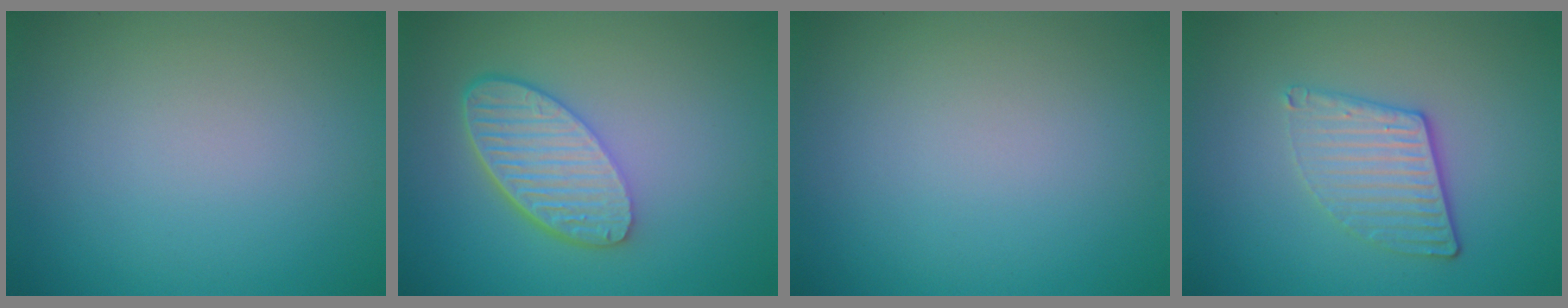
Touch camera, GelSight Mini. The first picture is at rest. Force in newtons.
{"total": 5.6, "press": 4.2, "slide": 3.8}
{"total": 0.0}
{"total": 3.6, "press": 2.9, "slide": 2.1}